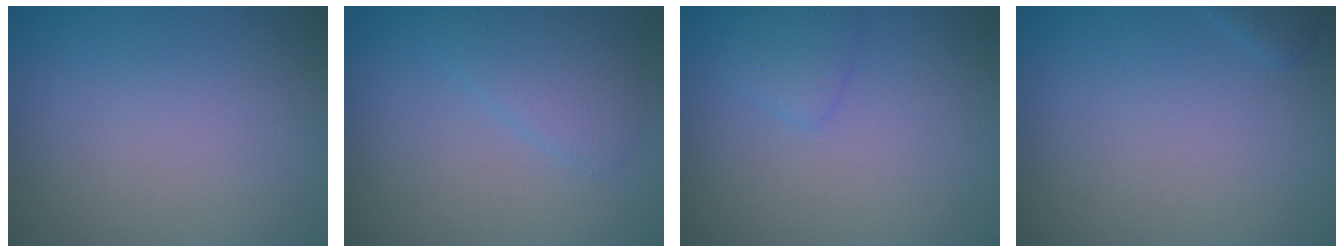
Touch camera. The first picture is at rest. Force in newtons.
{"total": 2.2, "press": 2.2, "slide": 0.1}
{"total": 1.4, "press": 1.4, "slide": 0.1}
{"total": 0.7, "press": 0.7, "slide": 0.1}